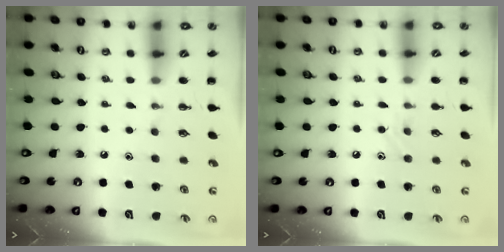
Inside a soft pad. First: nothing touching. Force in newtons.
{"total": 7.1, "press": 6.9, "slide": 1.5}